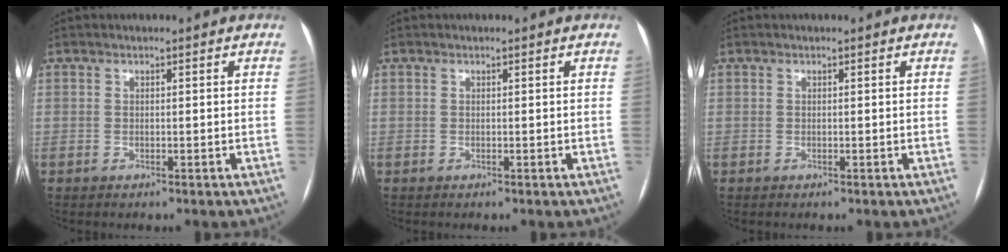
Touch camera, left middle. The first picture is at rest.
{"total": 0.0}
{"total": 0.0}